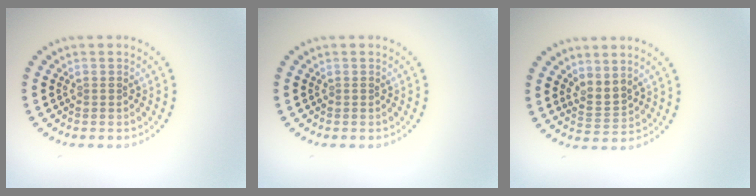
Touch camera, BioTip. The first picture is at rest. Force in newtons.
{"total": 0.0}
{"total": 2.0, "press": 1.5, "slide": 1.3}